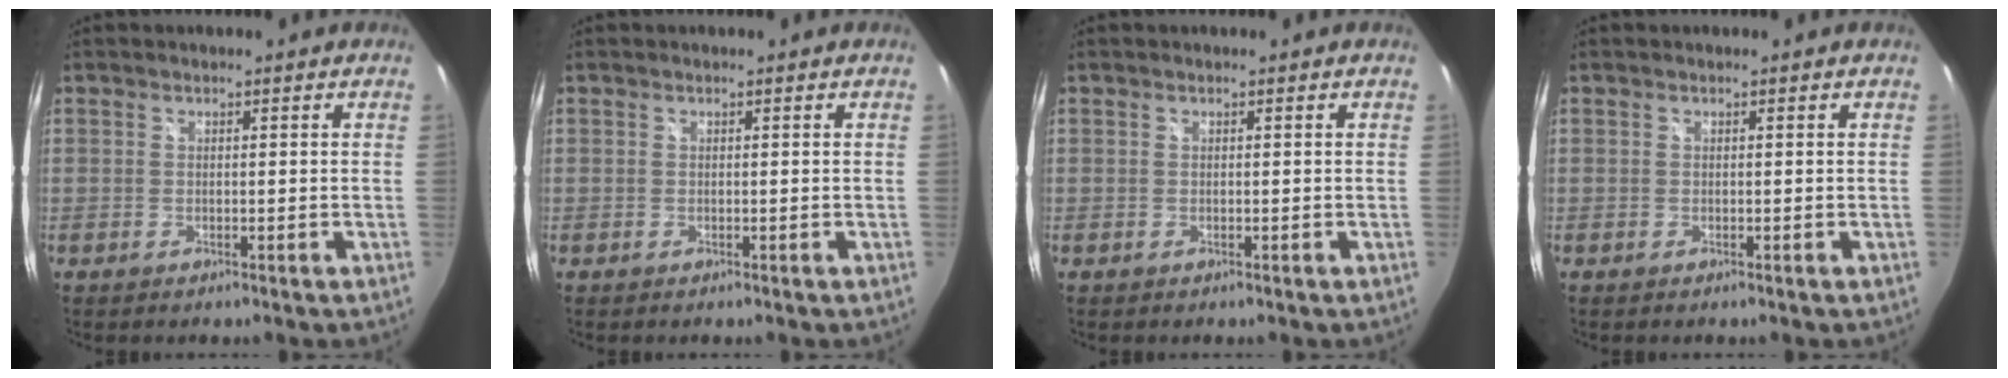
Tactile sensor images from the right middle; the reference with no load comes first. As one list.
[{"total": 0.0}, {"total": 0.0}, {"total": 0.0}]